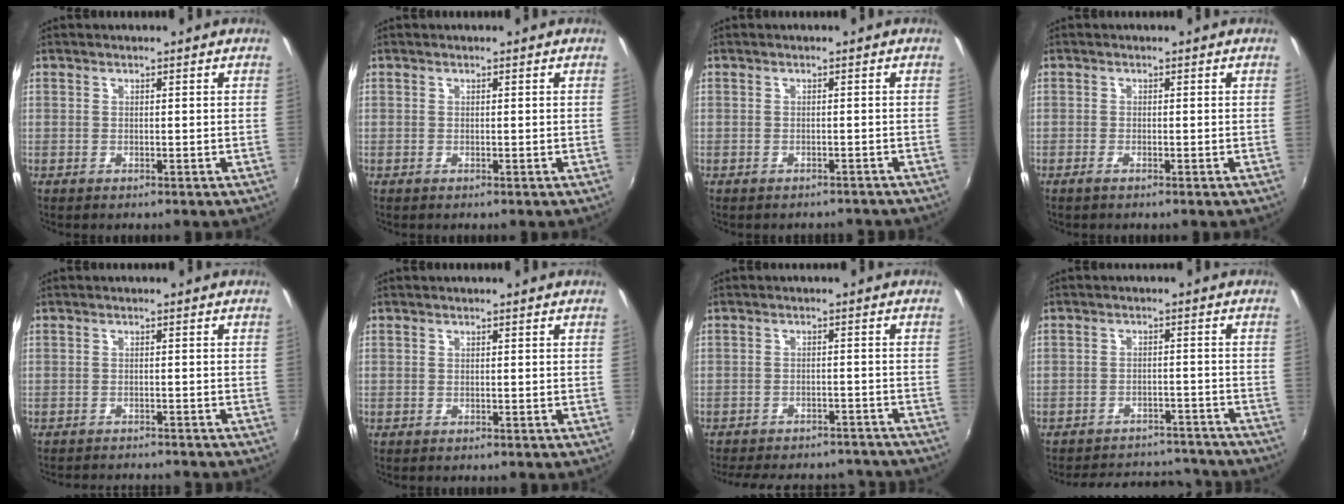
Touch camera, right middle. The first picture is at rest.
{"total": 0.0}
{"total": 4.2, "force": [-3.7, 1.5, 1.0], "torque": [-0.015, -0.010, -0.044]}
{"total": 1.1, "force": [-0.8, -0.2, 0.8], "torque": [-0.018, -0.002, -0.017]}
{"total": 6.8, "force": [-6.4, 1.0, 2.0], "torque": [-0.054, -0.014, -0.093]}
{"total": 0.0}
{"total": 19.0, "force": [-16.6, 6.6, 6.7], "torque": [-0.147, 0.010, -0.206]}
{"total": 15.4, "force": [-13.6, 5.7, 4.3], "torque": [-0.094, 0.036, -0.163]}